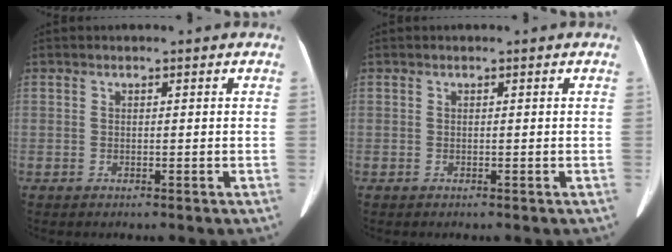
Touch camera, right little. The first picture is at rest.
{"total": 0.0}